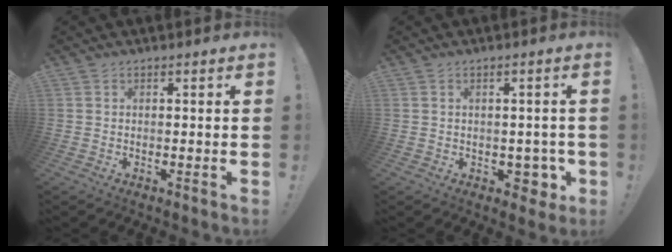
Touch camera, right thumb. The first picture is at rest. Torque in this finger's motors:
{"motor_torque": [-0.03, -0.13, 0.27, -0.52, -0.03]}